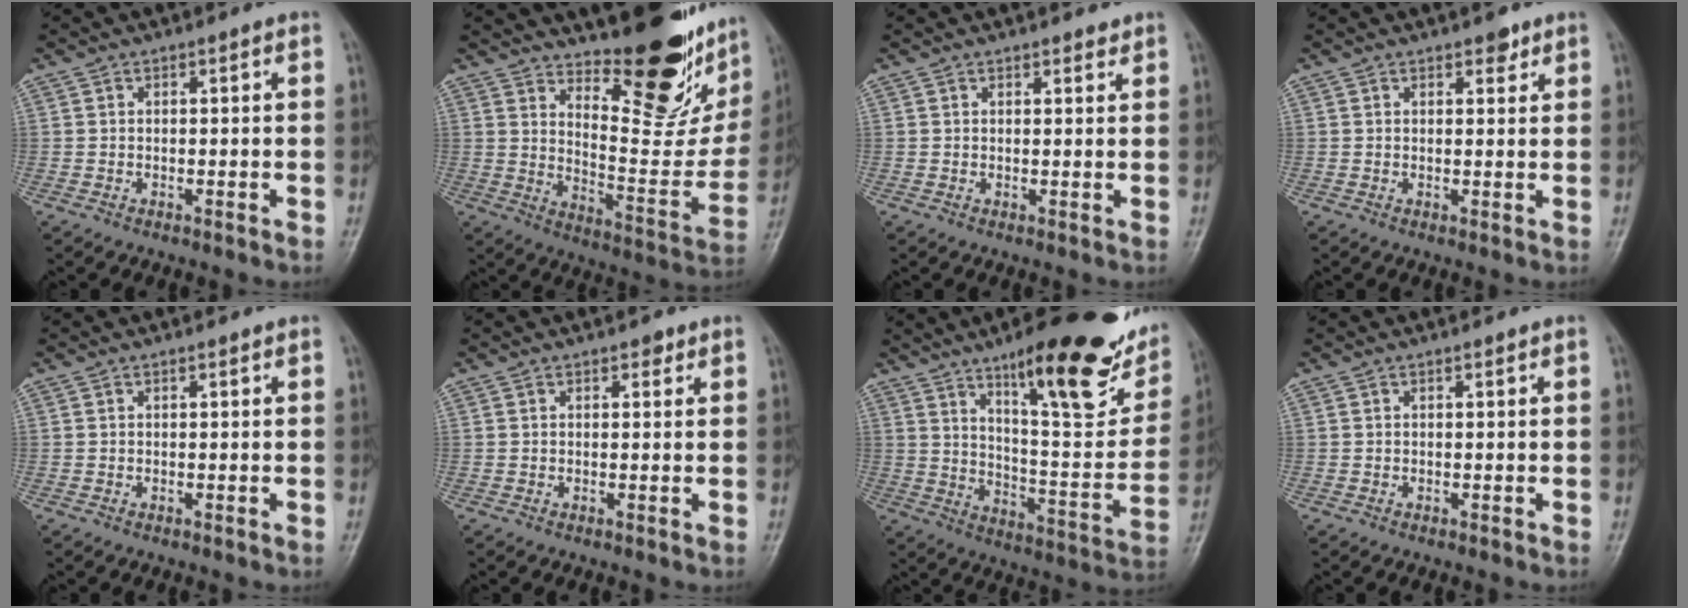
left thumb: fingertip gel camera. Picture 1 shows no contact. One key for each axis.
{"total": 23.4, "fx": 16.5, "fy": 7.9, "fz": 14.7, "tx": -0.159, "ty": -0.129, "tz": 0.239}
{"total": 1.4, "fx": 1.3, "fy": 0.5, "fz": 0.3, "tx": 0.004, "ty": -0.011, "tz": 0.017}
{"total": 1.9, "fx": 1.5, "fy": 1.0, "fz": 0.8, "tx": 0.001, "ty": -0.009, "tz": 0.019}
{"total": 0.0}
{"total": 1.2, "fx": 0.8, "fy": 0.7, "fz": 0.4, "tx": 0.001, "ty": -0.005, "tz": 0.009}
{"total": 26.7, "fx": 15.6, "fy": 7.3, "fz": 20.5, "tx": -0.247, "ty": -0.060, "tz": 0.236}
{"total": 0.0}